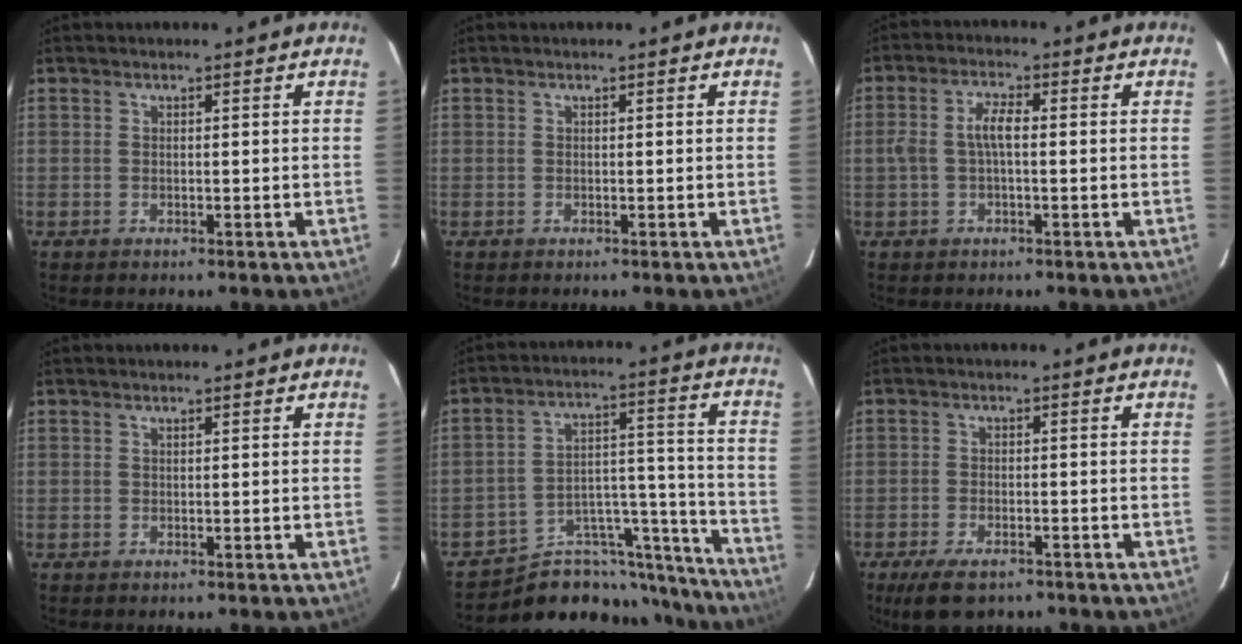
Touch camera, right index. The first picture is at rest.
{"total": 0.0}
{"total": 4.6, "force": [-0.3, 1.5, 4.3], "torque": [-0.087, 0.010, -0.004]}
{"total": 0.0}
{"total": 20.1, "force": [-18.0, 8.0, 4.3], "torque": [-0.057, 0.072, -0.254]}
{"total": 7.4, "force": [-5.3, 3.1, 4.1], "torque": [-0.099, -0.015, -0.089]}